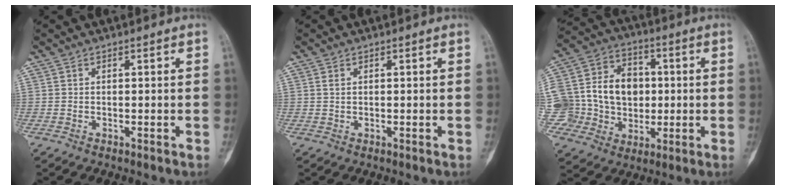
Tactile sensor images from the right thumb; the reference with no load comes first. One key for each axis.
{"total": 1.0, "fx": 0.3, "fy": 0.7, "fz": 0.7, "tx": -0.011, "ty": 0.002, "tz": 0.007}
{"total": 20.4, "fx": 0.5, "fy": 17.8, "fz": 10.1, "tx": -0.165, "ty": 0.052, "tz": 0.028}